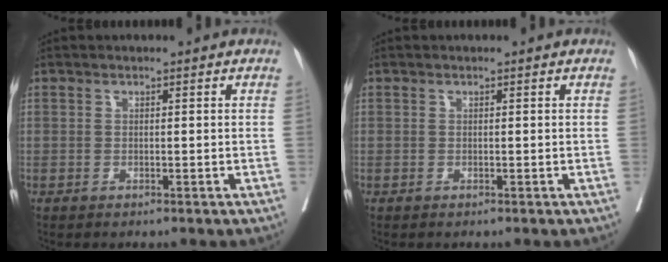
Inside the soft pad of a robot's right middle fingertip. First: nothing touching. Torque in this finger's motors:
{"motor_torque": [0.00, 0.00, 0.00, 0.00]}